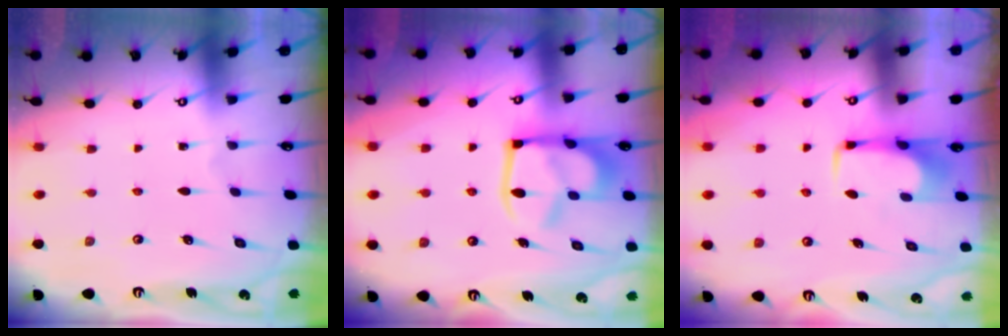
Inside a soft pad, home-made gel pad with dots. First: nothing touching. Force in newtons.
{"total": 14.8, "press": 14.7, "slide": 1.7}
{"total": 1.7, "press": 1.6, "slide": 0.5}